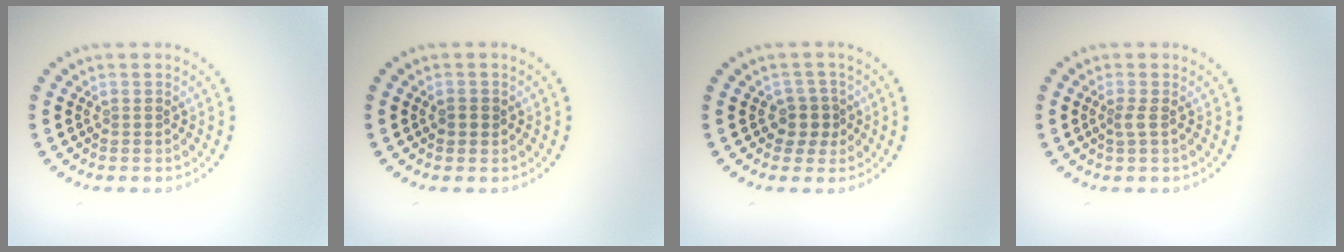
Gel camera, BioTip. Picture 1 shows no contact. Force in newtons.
{"total": 1.1, "press": 1.0, "slide": 0.2}
{"total": 2.0, "press": 1.6, "slide": 1.1}
{"total": 0.9, "press": 0.6, "slide": 0.7}